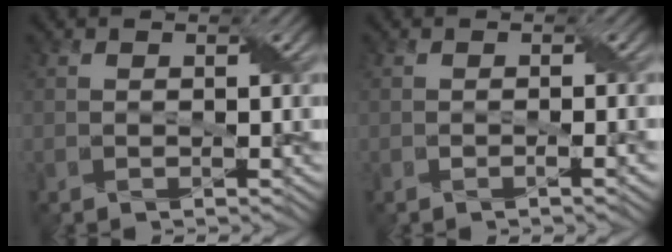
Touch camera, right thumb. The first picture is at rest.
{"total": 1.2, "force": [-0.4, 0.0, 1.1], "torque": [-0.021, 0.002, -0.007]}